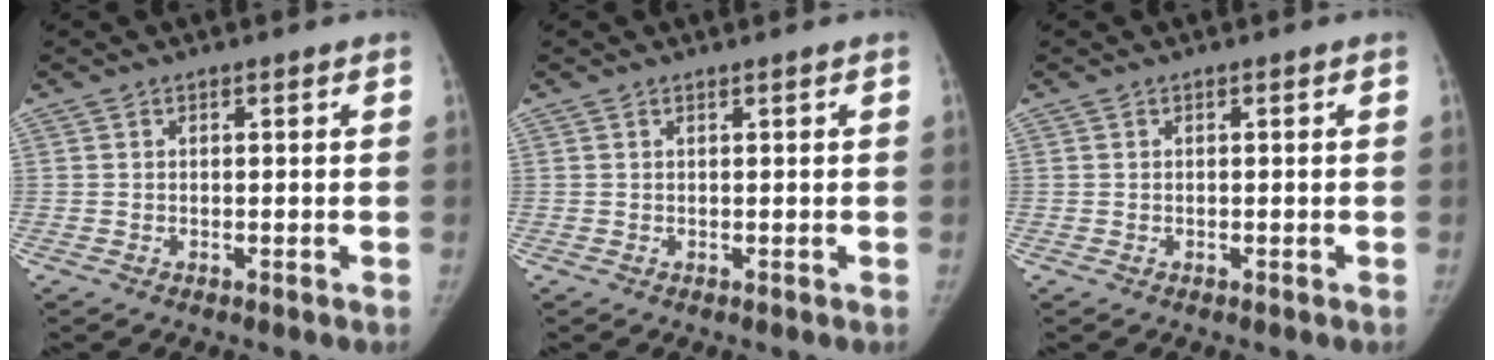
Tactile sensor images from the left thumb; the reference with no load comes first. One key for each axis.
{"total": 0.0}
{"total": 0.0}